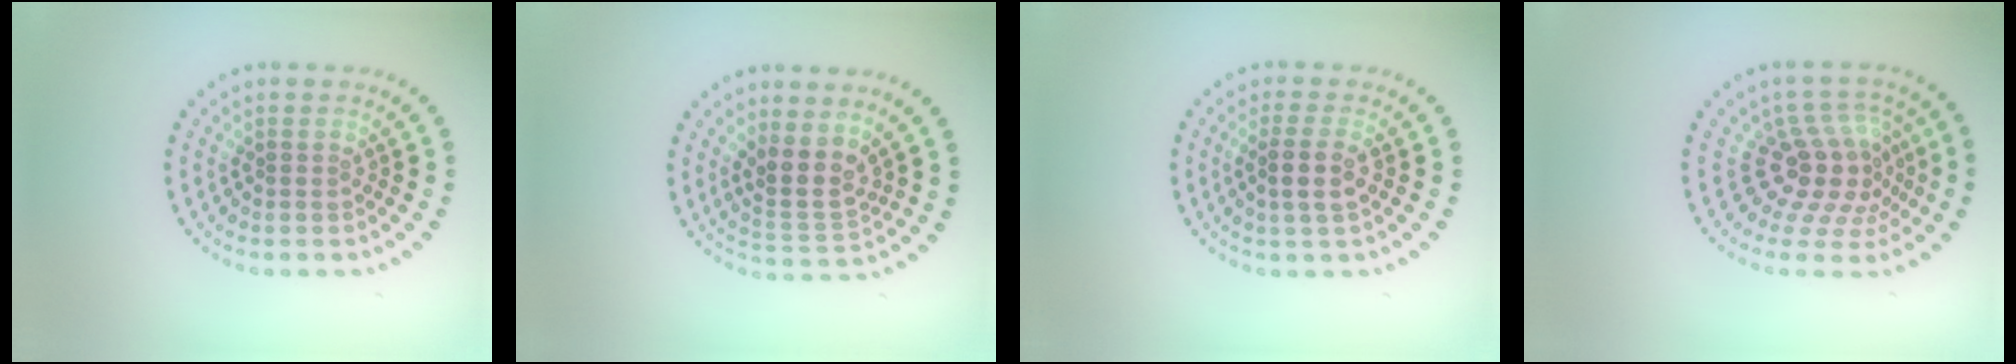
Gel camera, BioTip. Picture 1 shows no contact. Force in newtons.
{"total": 3.0, "press": 2.3, "slide": 1.8}
{"total": 2.6, "press": 2.3, "slide": 1.2}
{"total": 4.6, "press": 3.5, "slide": 3.1}